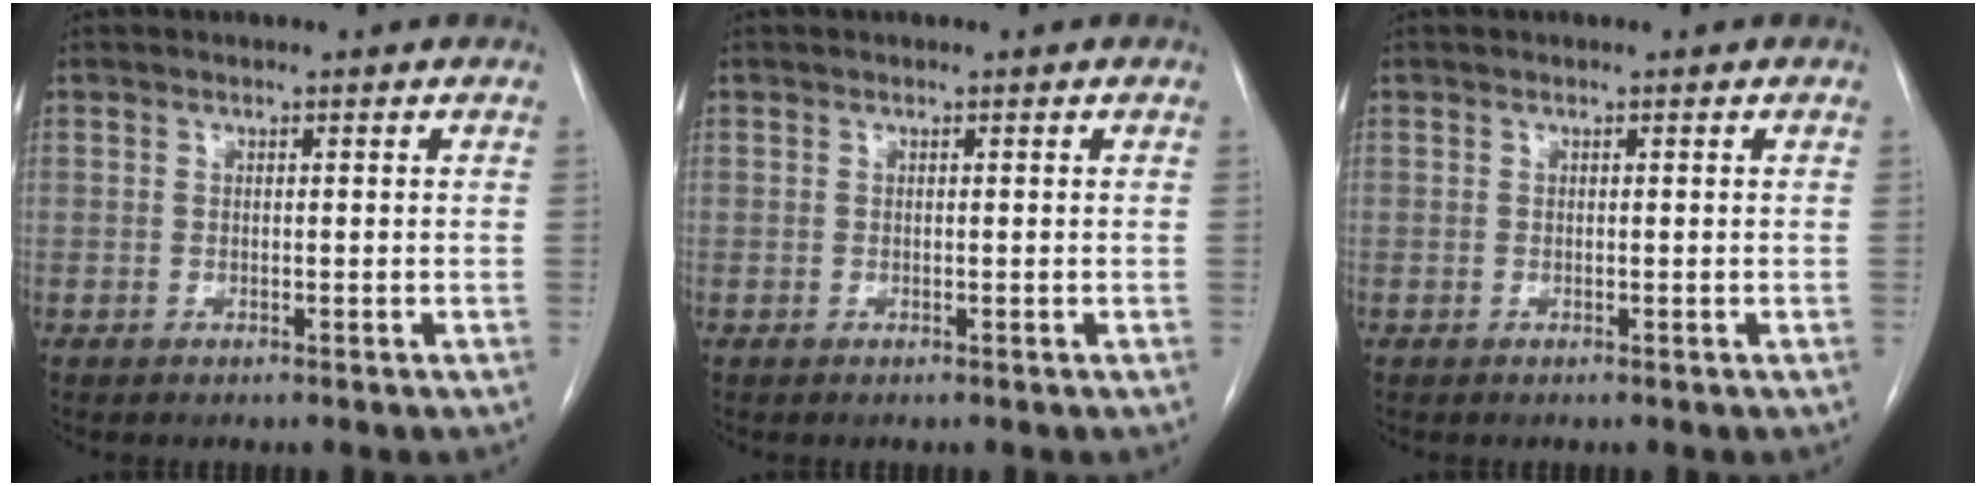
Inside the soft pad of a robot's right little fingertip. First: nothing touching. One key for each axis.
{"total": 0.0}
{"total": 0.0}